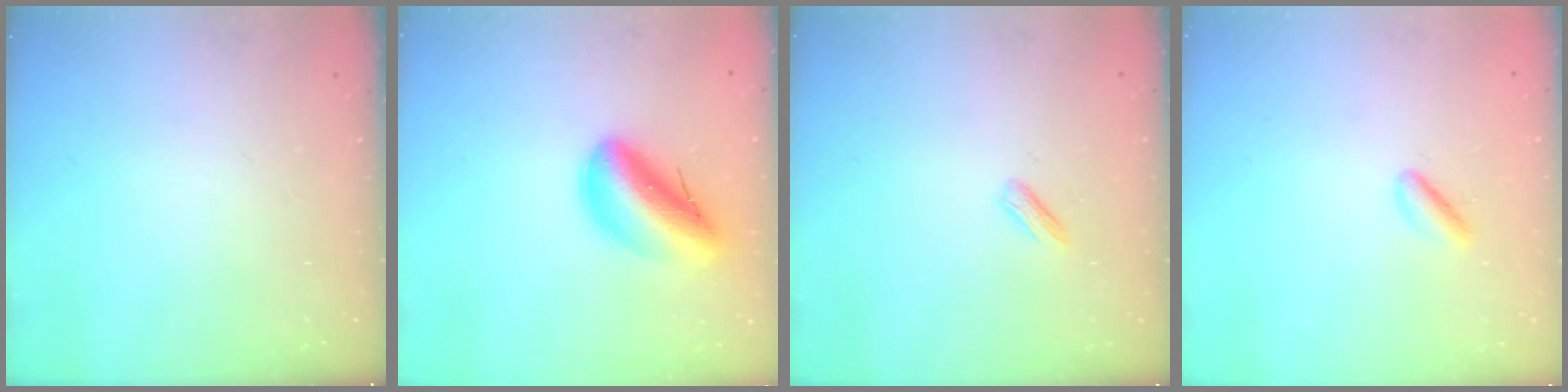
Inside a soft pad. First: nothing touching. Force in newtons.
{"total": 14.4, "press": 13.8, "slide": 4.0}
{"total": 2.8, "press": 2.7, "slide": 0.8}
{"total": 2.5, "press": 2.4, "slide": 0.8}